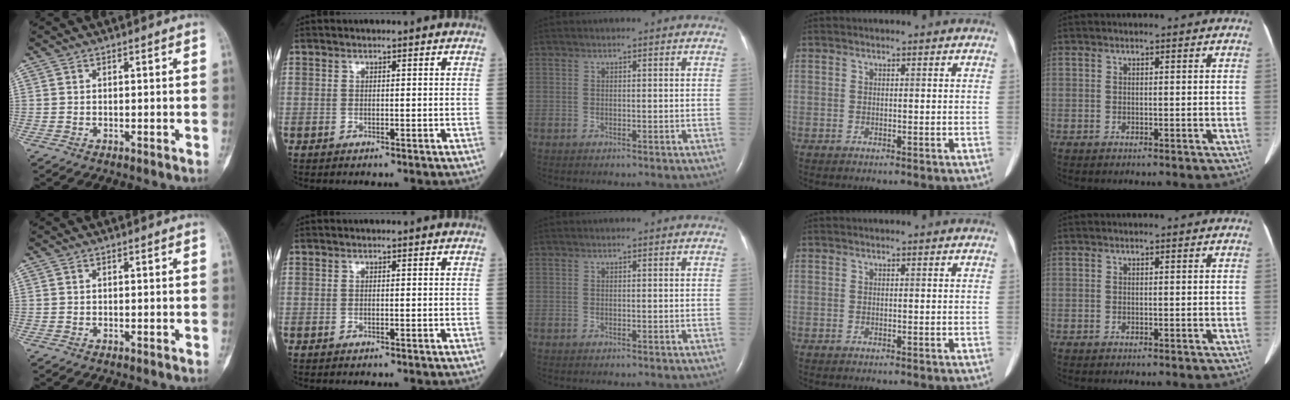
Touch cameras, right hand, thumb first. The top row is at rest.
{}